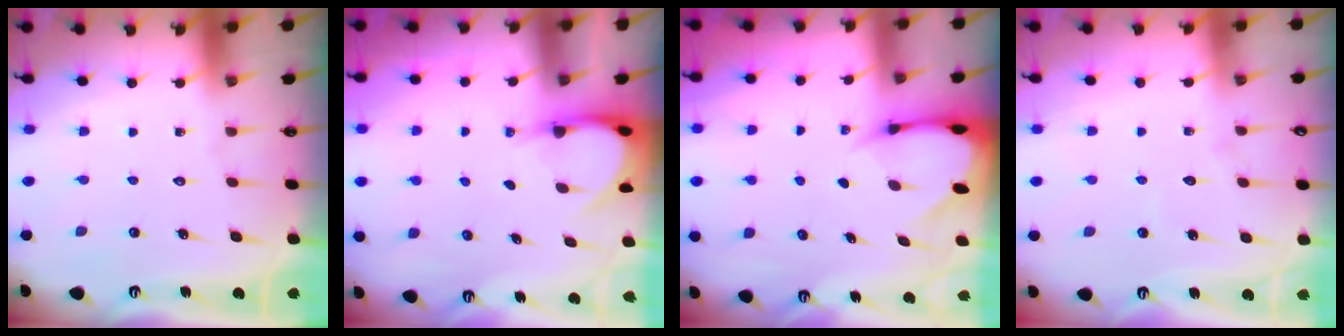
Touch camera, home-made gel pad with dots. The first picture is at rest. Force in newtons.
{"total": 3.9, "press": 3.9, "slide": 0.3}
{"total": 4.1, "press": 4.0, "slide": 0.4}
{"total": 4.4, "press": 4.3, "slide": 0.4}